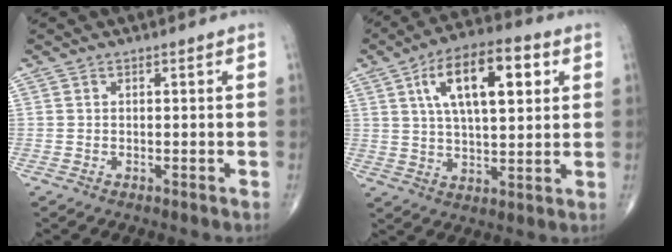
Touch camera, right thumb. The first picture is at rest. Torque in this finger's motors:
{"motor_torque": [-0.74, 2.76, 1.67, 0.44, 0.53]}